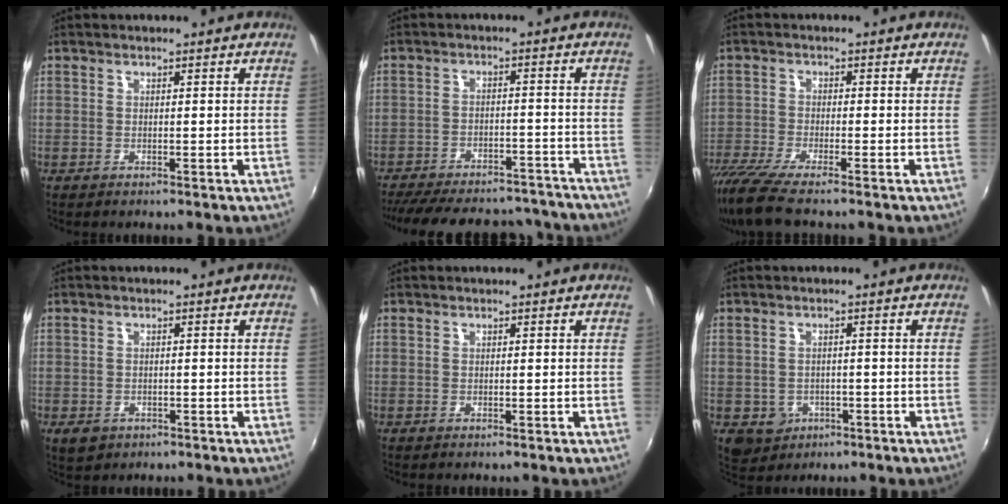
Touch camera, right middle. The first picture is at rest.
{"total": 23.5, "force": [-20.5, 7.4, 8.6], "torque": [-0.183, 0.017, -0.259]}
{"total": 8.9, "force": [-7.2, 0.3, 5.2], "torque": [-0.125, -0.042, -0.130]}
{"total": 3.1, "force": [-1.4, 2.3, 1.5], "torque": [-0.030, -0.005, -0.017]}
{"total": 0.0}
{"total": 5.0, "force": [-1.8, 4.4, 1.5], "torque": [-0.040, 0.000, -0.017]}